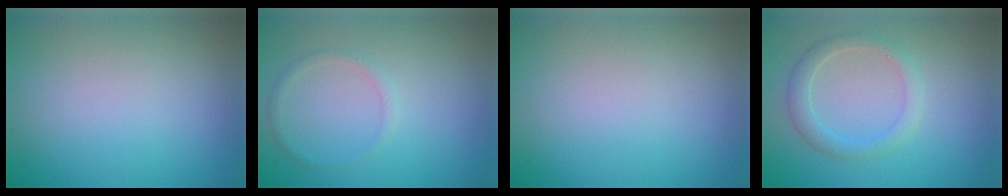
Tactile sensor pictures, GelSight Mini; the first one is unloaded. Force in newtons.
{"total": 1.0, "press": 1.0, "slide": 0.0}
{"total": 0.0}
{"total": 2.3, "press": 2.3, "slide": 0.1}